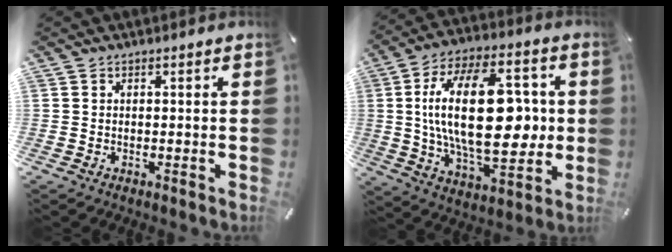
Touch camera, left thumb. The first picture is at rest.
{"total": 25.8, "force": [2.1, 13.7, 21.7], "torque": [-0.396, 0.001, 0.028]}